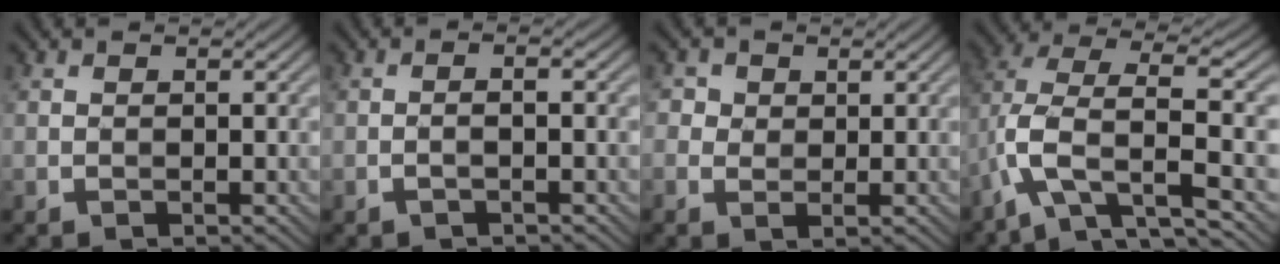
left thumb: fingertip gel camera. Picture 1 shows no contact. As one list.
[{"total": 1.4, "force": [-0.6, 0.0, 1.3], "torque": [-0.029, 0.004, -0.012]}, {"total": 2.6, "force": [1.0, 2.2, 0.9], "torque": [-0.030, 0.002, 0.017]}, {"total": 9.4, "force": [-3.2, 3.8, 8.0], "torque": [-0.171, 0.007, -0.074]}]